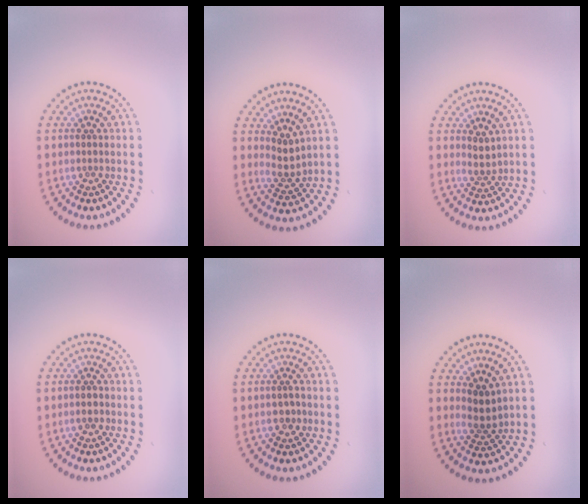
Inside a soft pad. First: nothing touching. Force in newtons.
{"total": 2.1, "press": 1.6, "slide": 1.4}
{"total": 1.7, "press": 1.2, "slide": 1.2}
{"total": 1.0, "press": 1.0, "slide": 0.3}
{"total": 1.3, "press": 1.3, "slide": 0.3}
{"total": 2.2, "press": 1.8, "slide": 1.3}